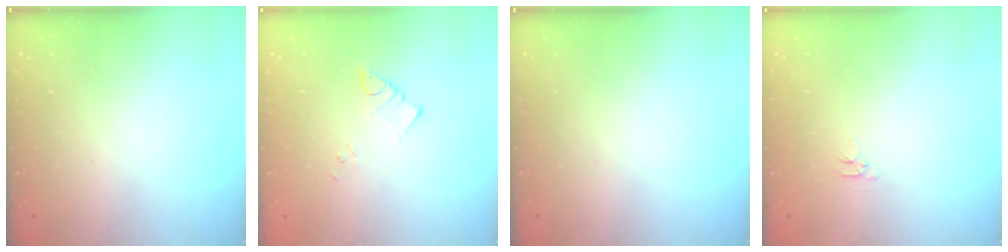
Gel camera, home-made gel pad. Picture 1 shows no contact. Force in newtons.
{"total": 3.2, "press": 3.2, "slide": 0.4}
{"total": 0.0}
{"total": 2.8, "press": 2.7, "slide": 0.4}